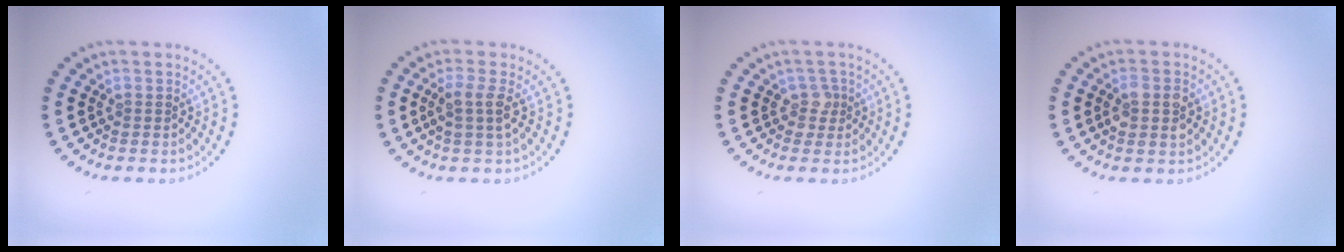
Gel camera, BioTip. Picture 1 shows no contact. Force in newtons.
{"total": 2.1, "press": 1.8, "slide": 1.2}
{"total": 1.5, "press": 1.2, "slide": 0.9}
{"total": 2.3, "press": 2.2, "slide": 0.2}